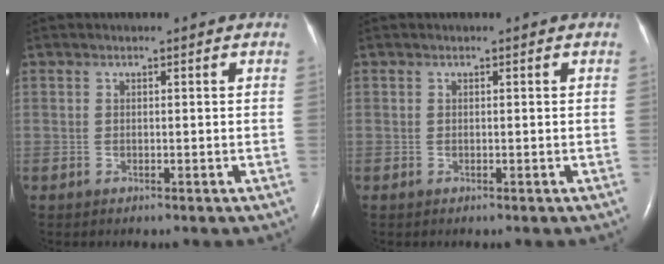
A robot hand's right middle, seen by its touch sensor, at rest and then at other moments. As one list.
[{"total": 0.0}]